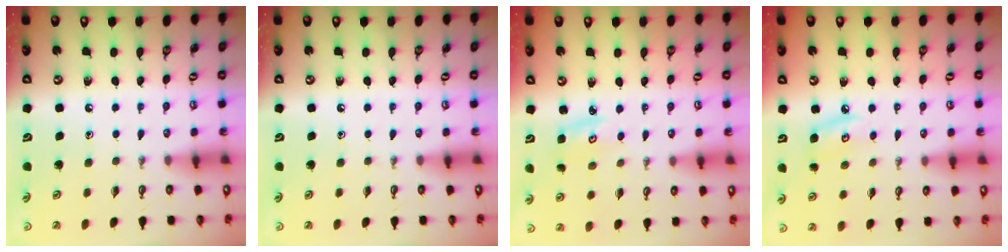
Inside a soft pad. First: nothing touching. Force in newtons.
{"total": 0.0}
{"total": 2.8, "press": 2.8, "slide": 0.3}
{"total": 6.2, "press": 6.2, "slide": 0.6}